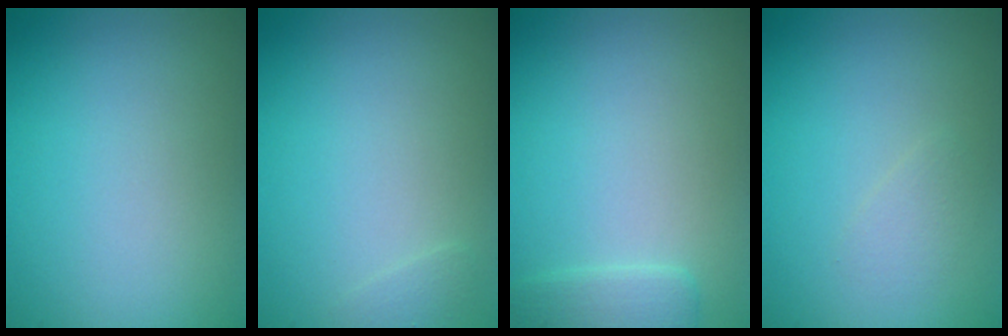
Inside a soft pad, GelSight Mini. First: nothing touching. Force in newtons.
{"total": 0.5, "press": 0.5, "slide": 0.0}
{"total": 1.8, "press": 1.8, "slide": 0.1}
{"total": 0.9, "press": 0.9, "slide": 0.0}